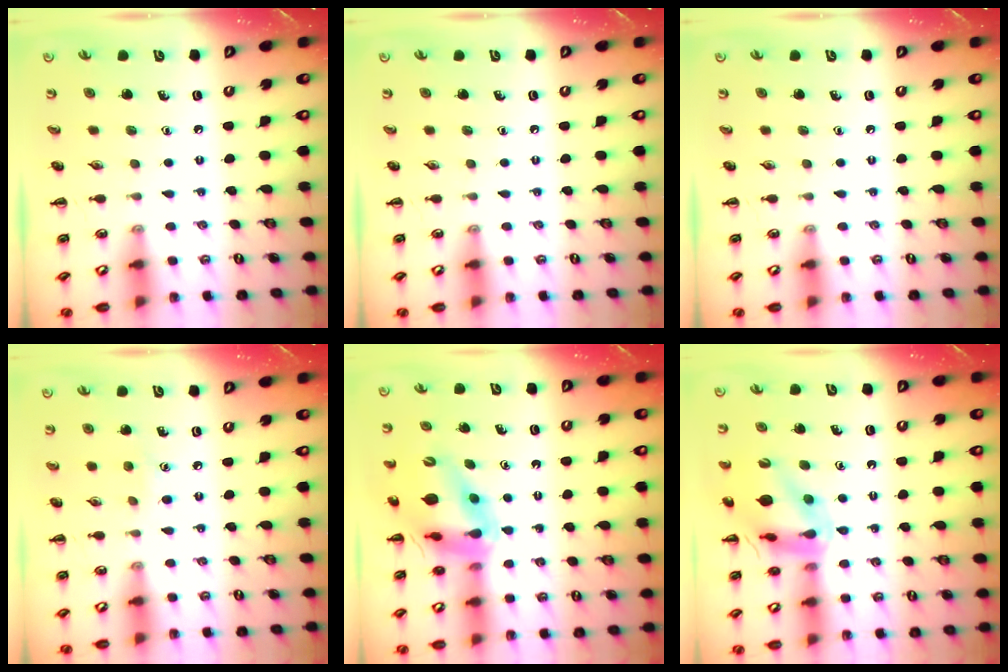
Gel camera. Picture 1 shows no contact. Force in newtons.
{"total": 0.0}
{"total": 0.0}
{"total": 2.0, "press": 1.9, "slide": 0.6}
{"total": 14.5, "press": 13.9, "slide": 4.2}
{"total": 14.2, "press": 13.9, "slide": 2.7}